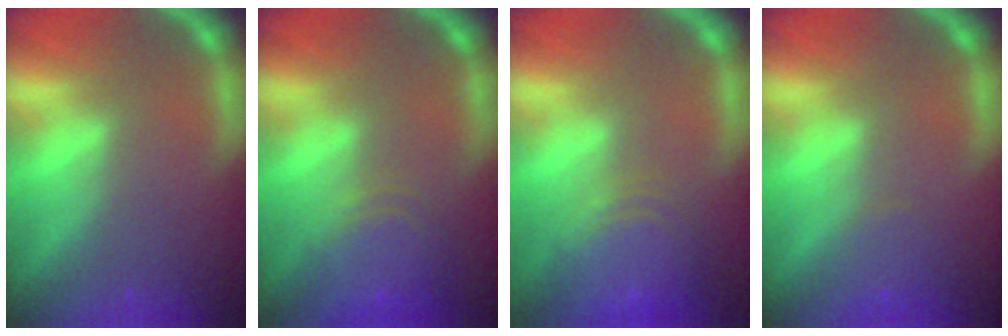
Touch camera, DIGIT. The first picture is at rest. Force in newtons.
{"total": 5.5}
{"total": 6.9}
{"total": 1.4}